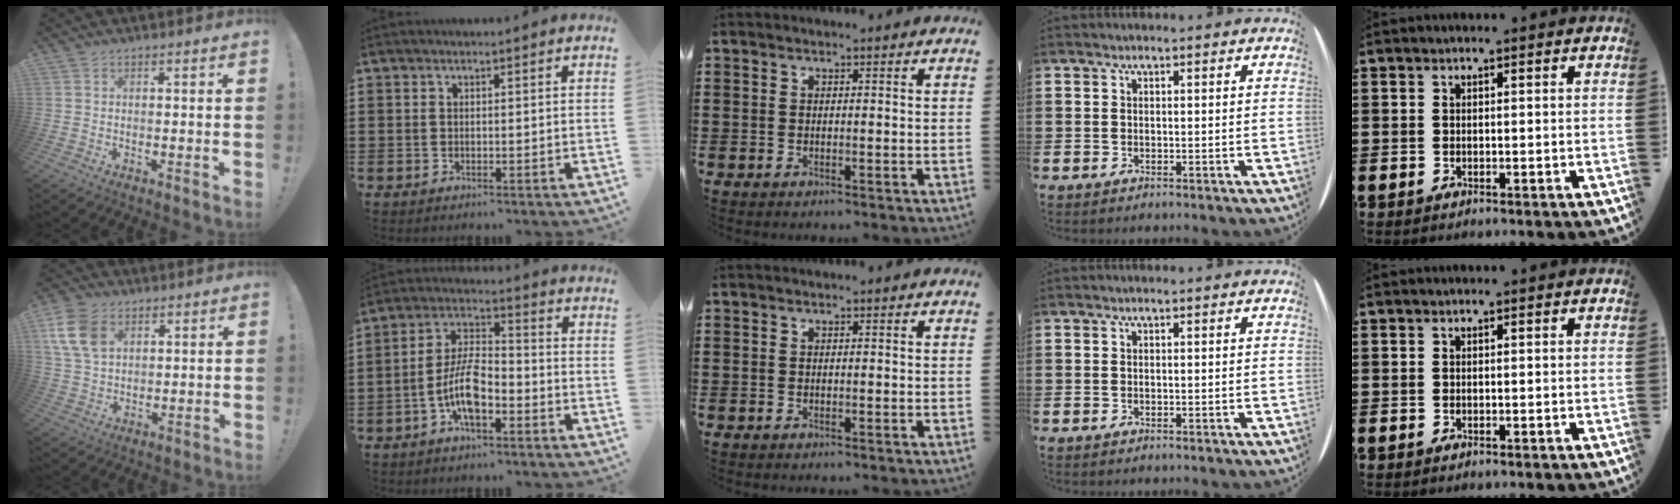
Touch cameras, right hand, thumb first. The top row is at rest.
{"thumb": {"total": 12.5, "force": [5.1, 8.8, 7.3], "torque": [-0.137, -0.012, 0.104]}, "index": {"total": 8.4, "force": [-3.5, 3.3, 6.8], "torque": [-0.155, 0.001, -0.071]}}